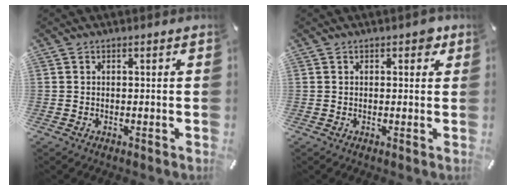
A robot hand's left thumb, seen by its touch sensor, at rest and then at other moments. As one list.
[{"total": 2.0, "force": [0.8, 1.2, 1.4], "torque": [-0.007, -0.002, 0.007]}]